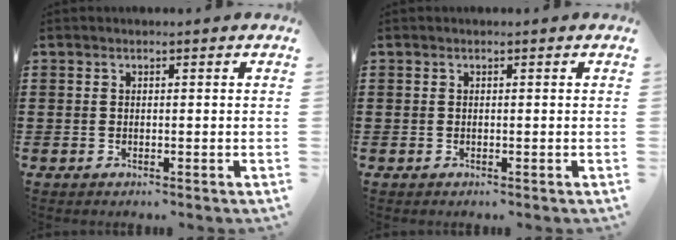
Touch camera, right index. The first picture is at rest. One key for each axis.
{"total": 0.0}